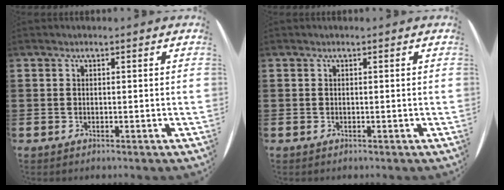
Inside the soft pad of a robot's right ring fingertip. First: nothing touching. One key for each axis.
{"total": 0.0}